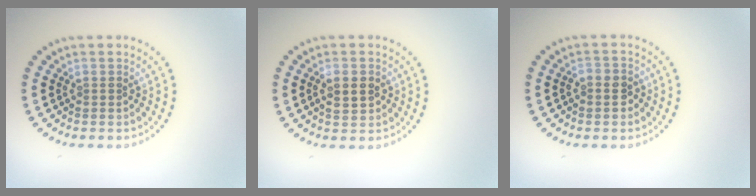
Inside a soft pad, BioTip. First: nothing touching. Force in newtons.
{"total": 1.9, "press": 1.9, "slide": 0.3}
{"total": 1.3, "press": 1.3, "slide": 0.4}